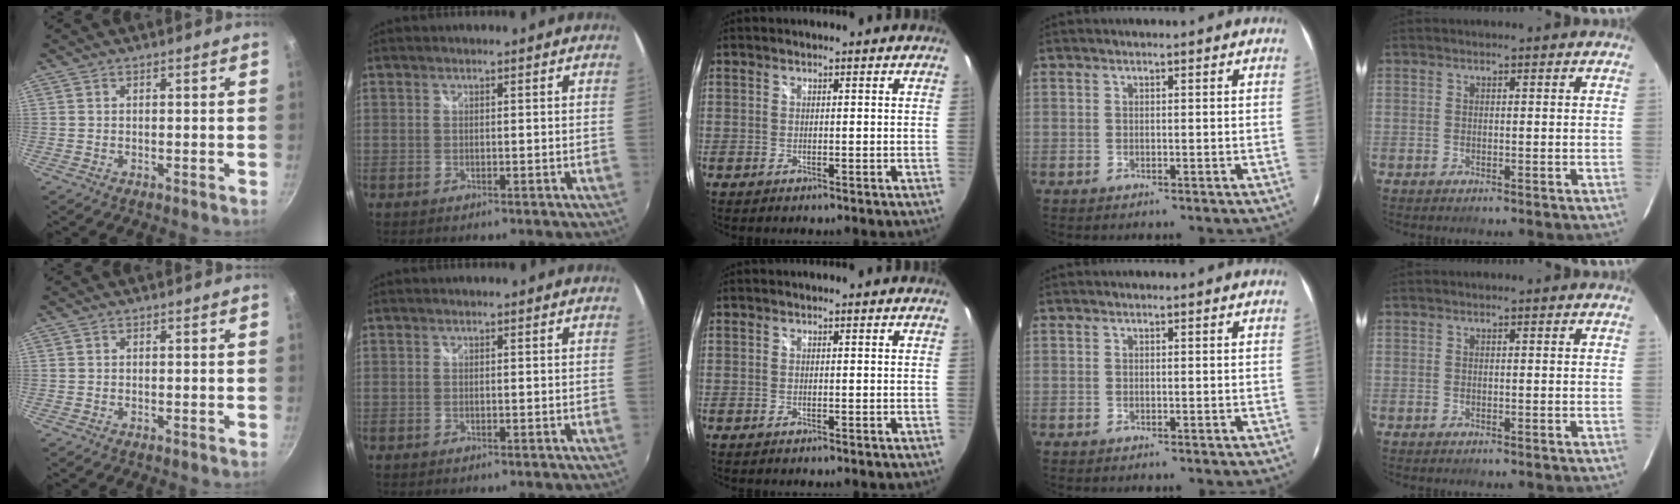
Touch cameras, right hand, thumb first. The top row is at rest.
{}